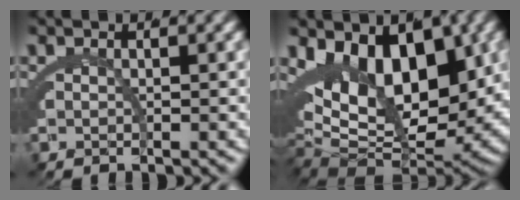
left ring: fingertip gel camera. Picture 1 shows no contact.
{"total": 16.3, "force": [-1.2, 11.0, 11.9], "torque": [-0.225, -0.049, 0.007]}